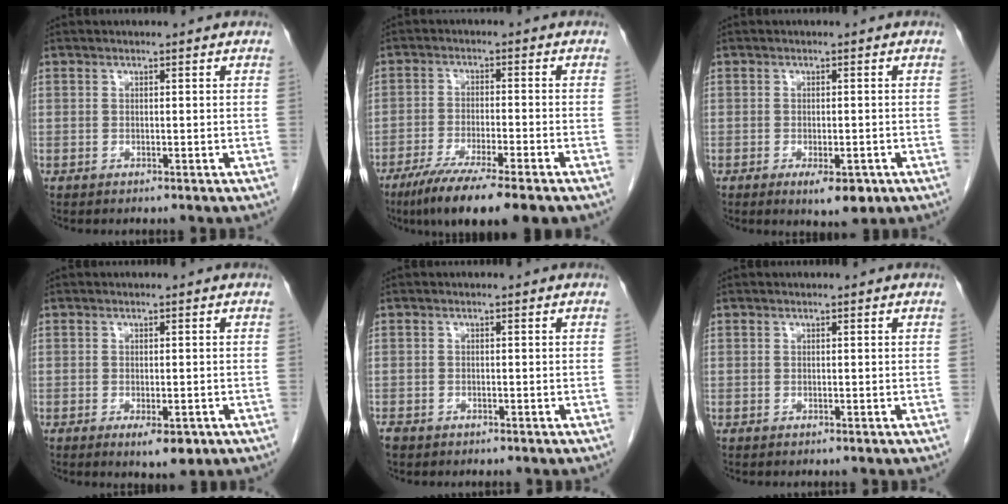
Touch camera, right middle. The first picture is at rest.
{"total": 11.0, "force": [-7.8, 0.6, 7.7], "torque": [-0.124, -0.027, -0.124]}
{"total": 4.3, "force": [-2.1, 1.4, 3.4], "torque": [-0.049, -0.005, -0.020]}
{"total": 3.7, "force": [-1.7, 1.2, 3.0], "torque": [-0.043, -0.005, -0.017]}
{"total": 1.7, "force": [-1.3, 1.0, 0.6], "torque": [-0.017, -0.002, -0.021]}
{"total": 0.0}